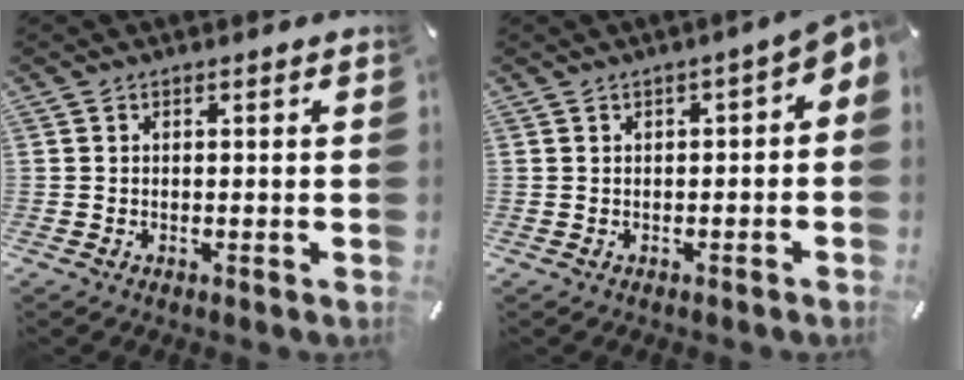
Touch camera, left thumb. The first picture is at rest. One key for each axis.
{"total": 3.8, "fx": 0.2, "fy": 1.8, "fz": 3.4, "tx": -0.046, "ty": 0.001, "tz": -0.001}